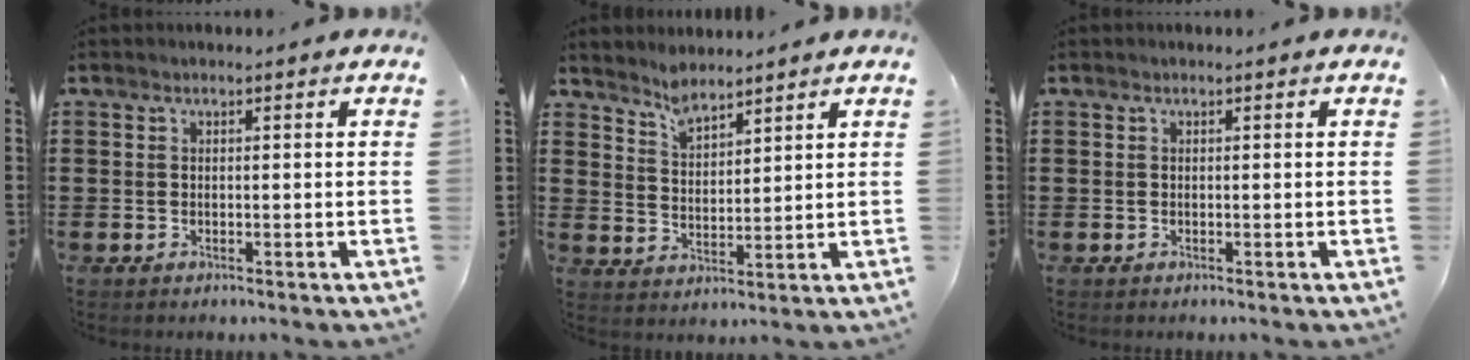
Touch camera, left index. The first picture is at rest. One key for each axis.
{"total": 4.1, "fx": 3.9, "fy": 1.1, "fz": 0.2, "tx": -0.019, "ty": -0.008, "tz": 0.076}
{"total": 0.0}